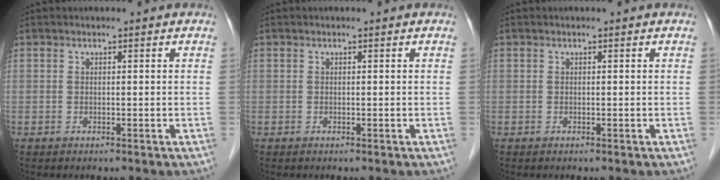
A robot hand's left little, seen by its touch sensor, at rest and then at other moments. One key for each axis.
{"total": 0.0}
{"total": 0.0}